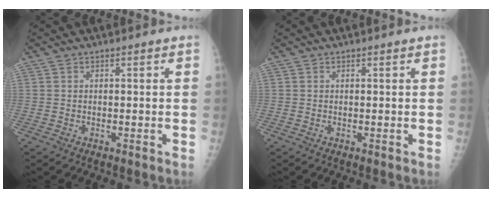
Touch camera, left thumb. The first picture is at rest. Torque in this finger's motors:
{"motor_torque": [0.00, 0.00, -0.01, -0.01, 0.00]}